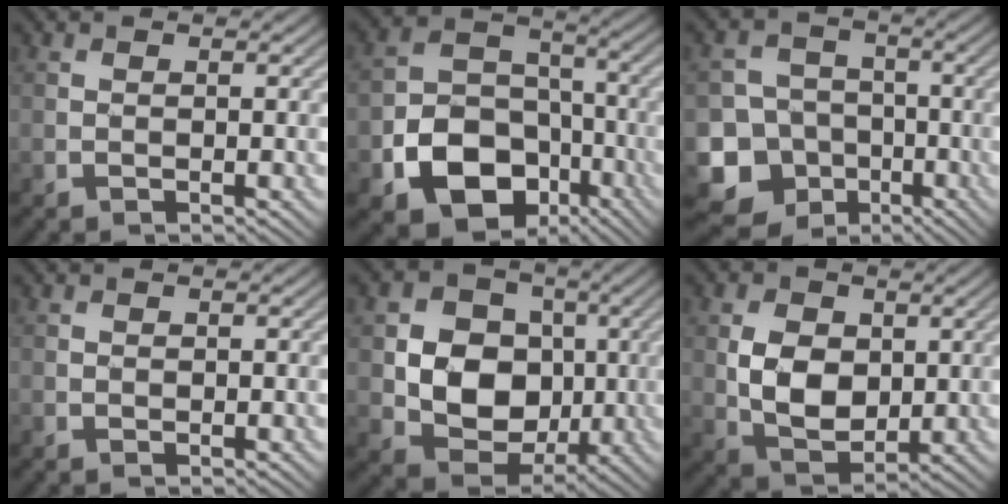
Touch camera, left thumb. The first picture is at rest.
{"total": 13.8, "force": [-6.4, 10.1, 6.9], "torque": [-0.150, -0.045, -0.108]}
{"total": 12.3, "force": [-5.7, 10.4, 3.4], "torque": [-0.103, -0.033, -0.121]}
{"total": 0.0}
{"total": 10.4, "force": [0.1, 8.7, 5.7], "torque": [-0.121, -0.006, -0.010]}
{"total": 7.0, "force": [0.9, 5.0, 4.8], "torque": [-0.098, -0.006, 0.020]}